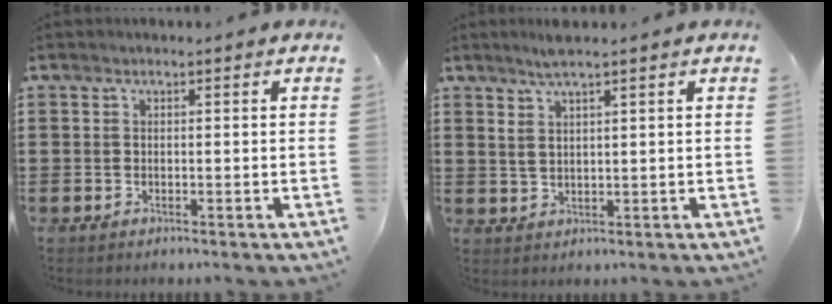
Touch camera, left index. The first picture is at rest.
{"total": 3.1, "force": [2.1, 0.5, 2.2], "torque": [-0.047, 0.004, 0.037]}